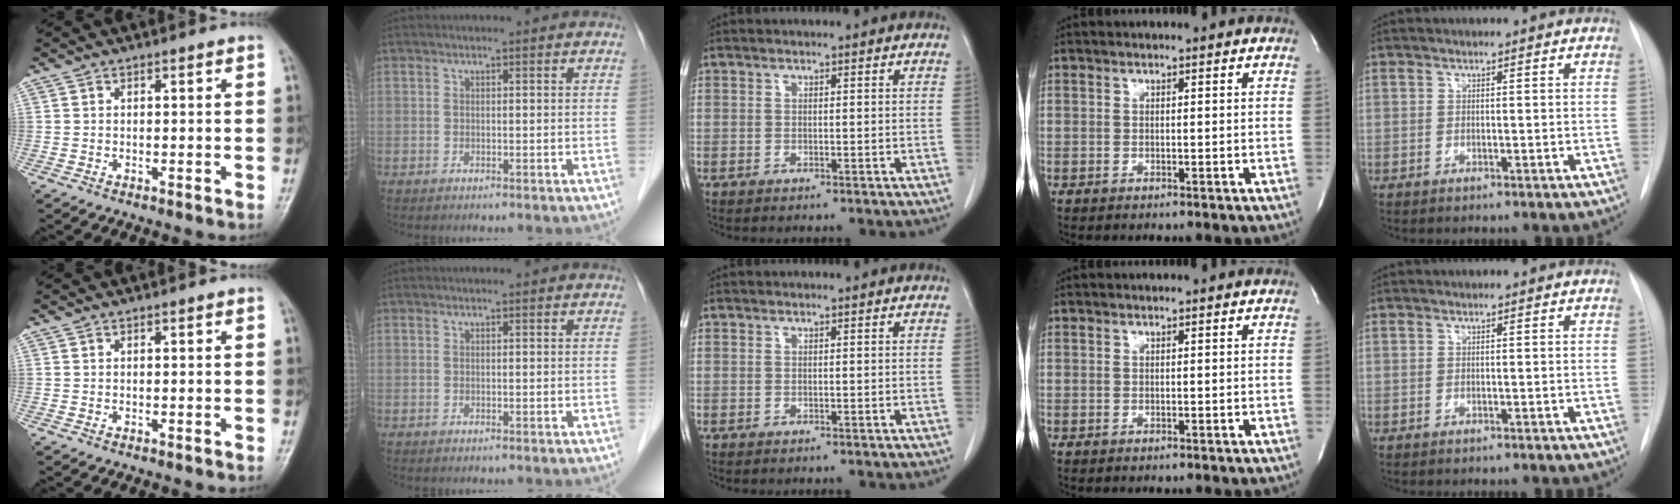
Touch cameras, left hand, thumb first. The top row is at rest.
{}